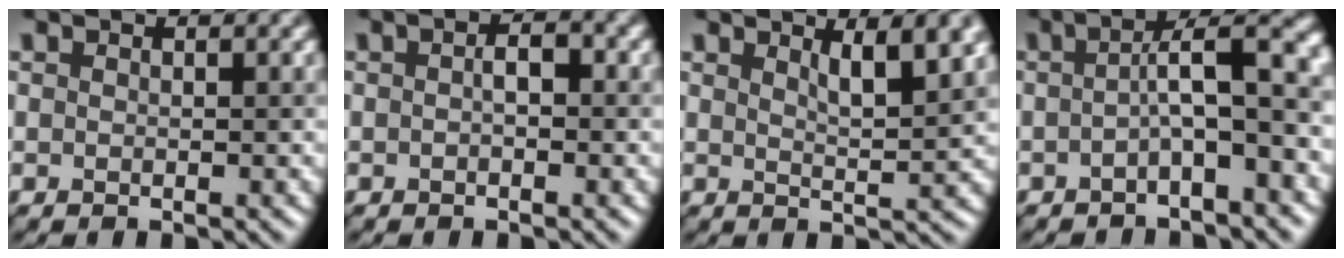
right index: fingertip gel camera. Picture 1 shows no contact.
{"total": 1.4, "force": [0.0, 0.6, 1.3], "torque": [-0.024, 0.005, -0.003]}
{"total": 4.8, "force": [2.7, 1.2, 3.8], "torque": [-0.040, 0.005, 0.036]}
{"total": 6.1, "force": [-0.4, 1.5, 5.9], "torque": [-0.077, 0.018, -0.015]}